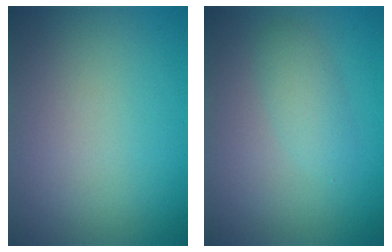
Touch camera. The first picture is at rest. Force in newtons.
{"total": 2.0, "press": 2.0, "slide": 0.1}